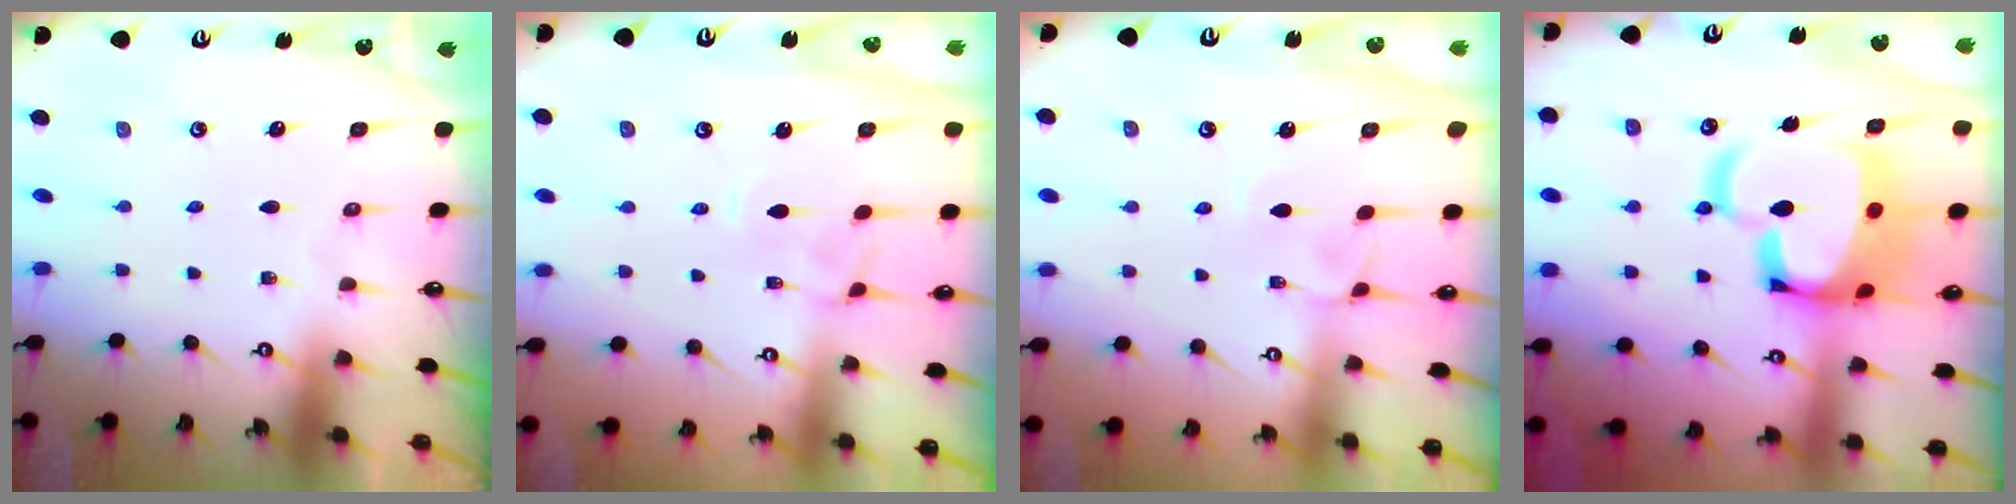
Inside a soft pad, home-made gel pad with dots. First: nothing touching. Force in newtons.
{"total": 3.1, "press": 3.0, "slide": 0.7}
{"total": 3.9, "press": 3.9, "slide": 0.1}
{"total": 15.9, "press": 15.8, "slide": 1.8}